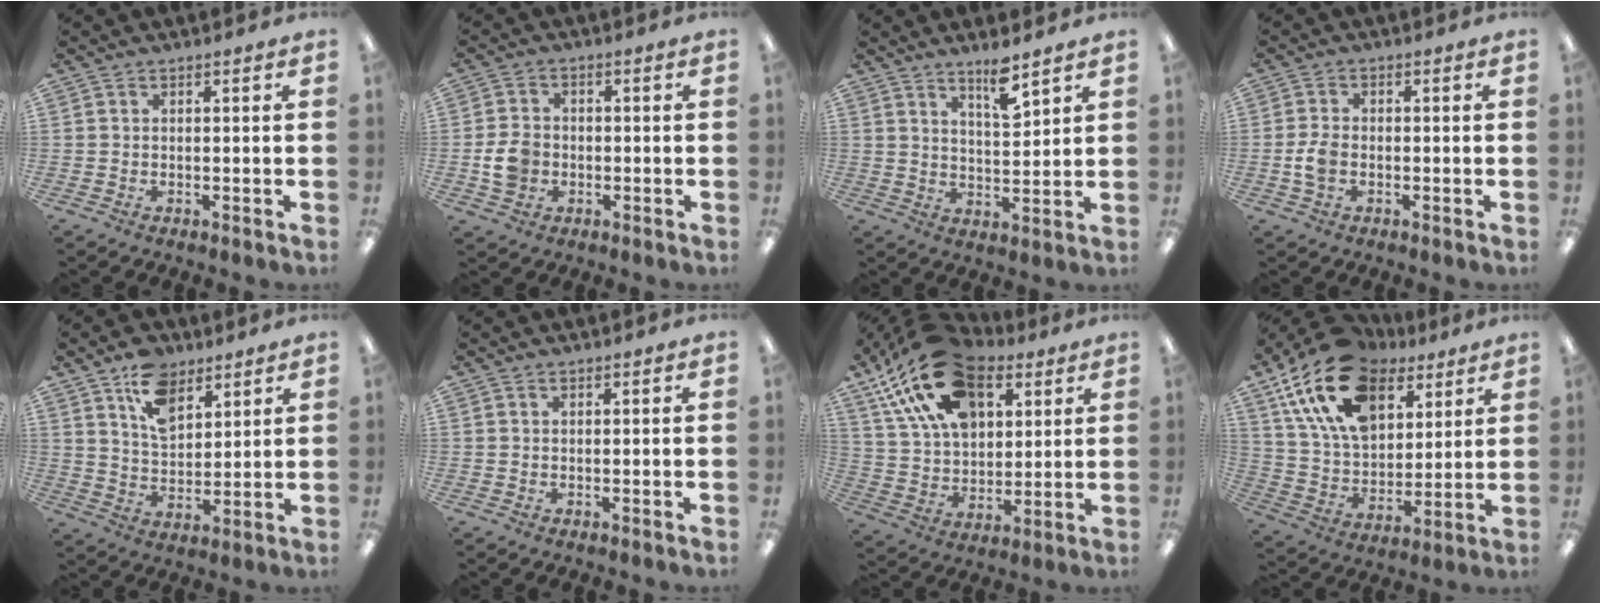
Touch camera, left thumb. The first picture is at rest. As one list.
[{"total": 6.1, "force": [-1.3, 4.9, 3.5], "torque": [-0.063, 0.006, -0.023]}, {"total": 5.1, "force": [4.0, 1.0, 3.1], "torque": [-0.048, -0.025, 0.065]}, {"total": 4.6, "force": [-0.9, 2.9, 3.4], "torque": [-0.071, 0.004, -0.016]}, {"total": 11.8, "force": [7.4, 7.2, 5.7], "torque": [-0.095, -0.026, 0.137]}, {"total": 0.6, "force": [0.3, 0.3, 0.4], "torque": [-0.008, 0.003, 0.005]}, {"total": 23.0, "force": [12.9, 13.5, 13.5], "torque": [-0.255, -0.043, 0.234]}, {"total": 21.3, "force": [12.0, 13.0, 11.8], "torque": [-0.236, -0.047, 0.216]}]